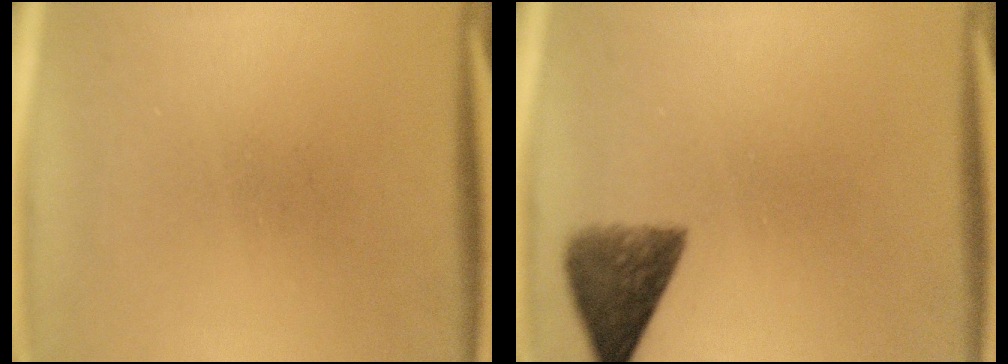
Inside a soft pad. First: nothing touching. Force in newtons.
{"total": 6.5}